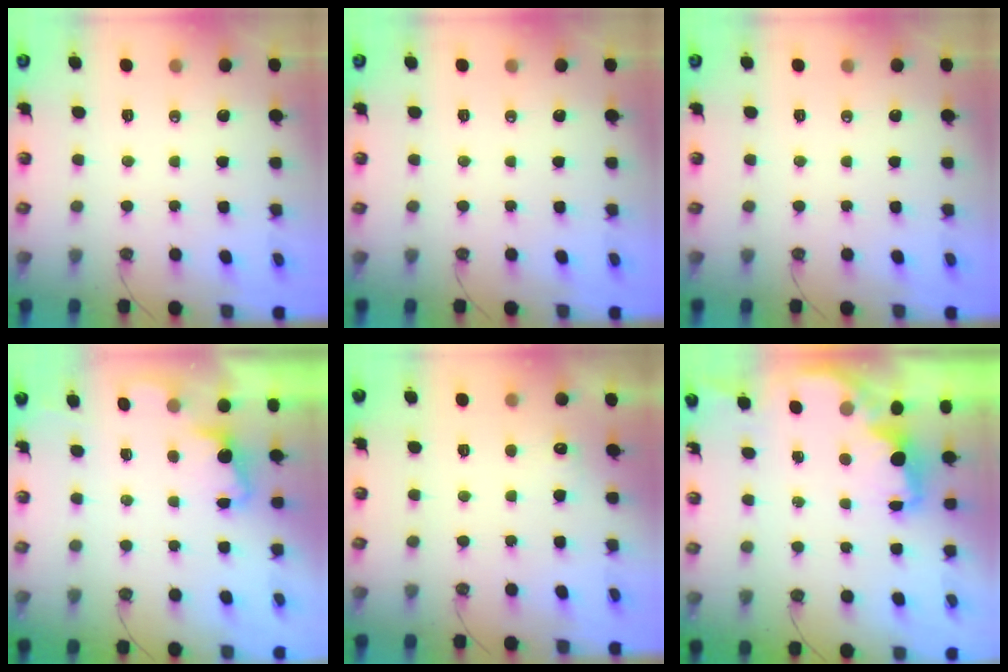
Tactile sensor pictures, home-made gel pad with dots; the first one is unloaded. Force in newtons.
{"total": 0.0}
{"total": 0.0}
{"total": 1.8, "press": 1.5, "slide": 0.9}
{"total": 3.9, "press": 3.7, "slide": 1.2}
{"total": 2.4, "press": 2.3, "slide": 0.8}